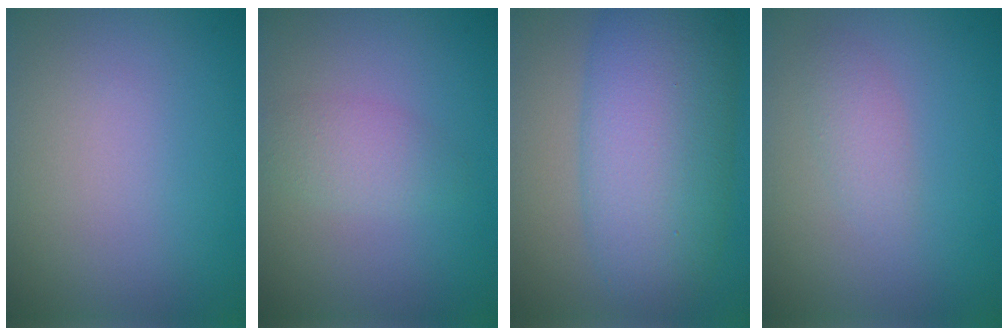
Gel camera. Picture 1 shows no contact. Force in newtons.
{"total": 2.2, "press": 2.2, "slide": 0.1}
{"total": 10.2, "press": 10.2, "slide": 0.4}
{"total": 1.5, "press": 1.5, "slide": 0.1}